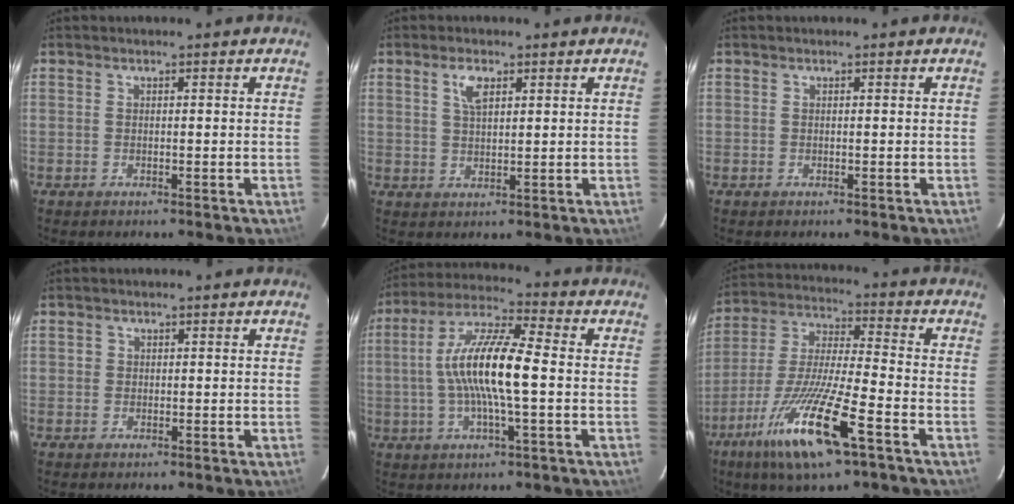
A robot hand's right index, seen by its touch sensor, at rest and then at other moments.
{"total": 3.7, "force": [1.8, 1.6, 2.8], "torque": [-0.052, 0.006, 0.034]}
{"total": 0.0}
{"total": 0.9, "force": [0.0, 0.9, 0.0], "torque": [0.002, 0.002, -0.002]}
{"total": 13.5, "force": [-0.6, 2.2, 13.3], "torque": [-0.258, 0.012, -0.021]}
{"total": 18.3, "force": [-9.8, 2.6, 15.2], "torque": [-0.312, -0.040, -0.187]}